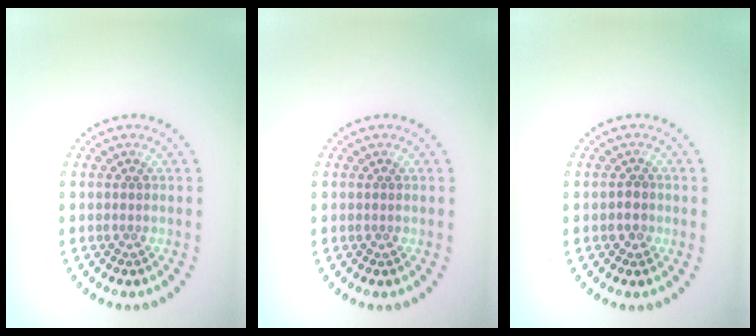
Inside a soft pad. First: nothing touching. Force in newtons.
{"total": 0.0}
{"total": 0.7, "press": 0.6, "slide": 0.4}